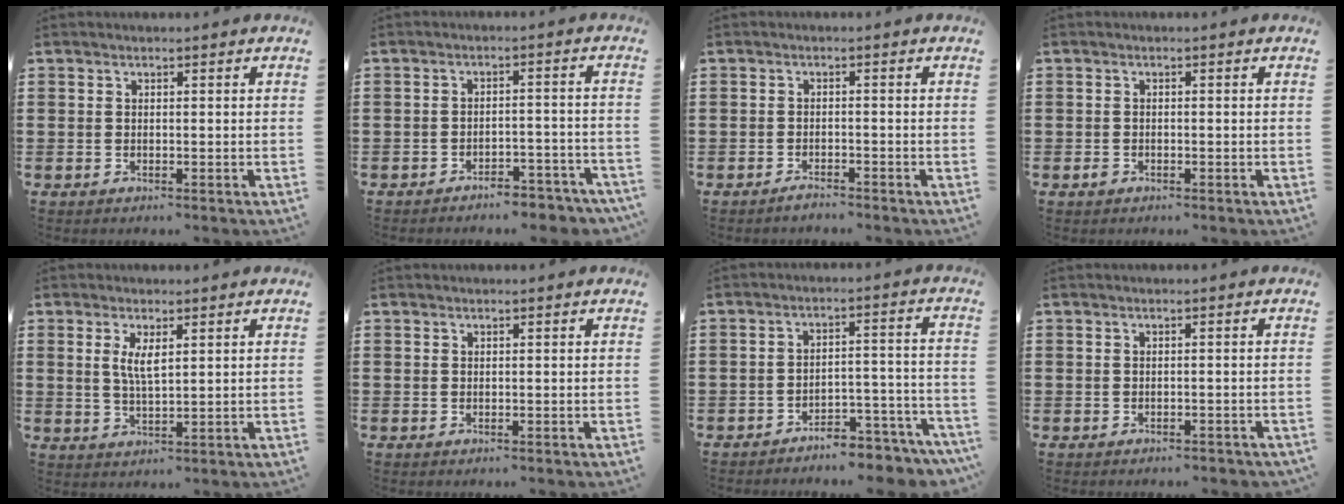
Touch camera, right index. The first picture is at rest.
{"total": 4.1, "force": [-4.0, 0.3, 0.8], "torque": [-0.016, 0.002, -0.081]}
{"total": 1.6, "force": [-1.6, 0.1, 0.2], "torque": [-0.008, 0.000, -0.031]}
{"total": 0.9, "force": [-0.6, 0.6, 0.4], "torque": [-0.010, 0.000, -0.011]}
{"total": 3.6, "force": [1.1, 1.0, 3.2], "torque": [-0.067, 0.002, 0.018]}
{"total": 0.0}
{"total": 5.1, "force": [-5.1, 0.2, 0.9], "torque": [-0.017, 0.007, -0.103]}
{"total": 0.8, "force": [-0.8, 0.1, 0.2], "torque": [-0.008, -0.004, -0.016]}